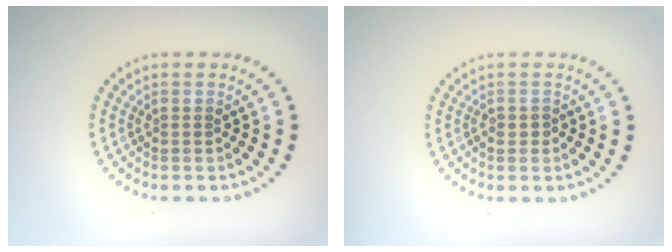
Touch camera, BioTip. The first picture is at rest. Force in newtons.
{"total": 0.7, "press": 0.6, "slide": 0.4}